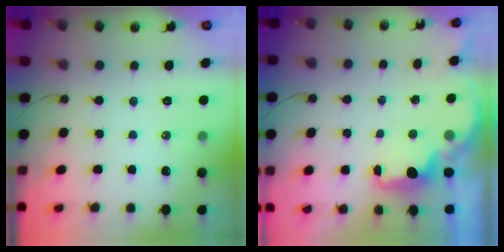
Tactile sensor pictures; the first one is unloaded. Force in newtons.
{"total": 2.2, "press": 2.1, "slide": 0.8}